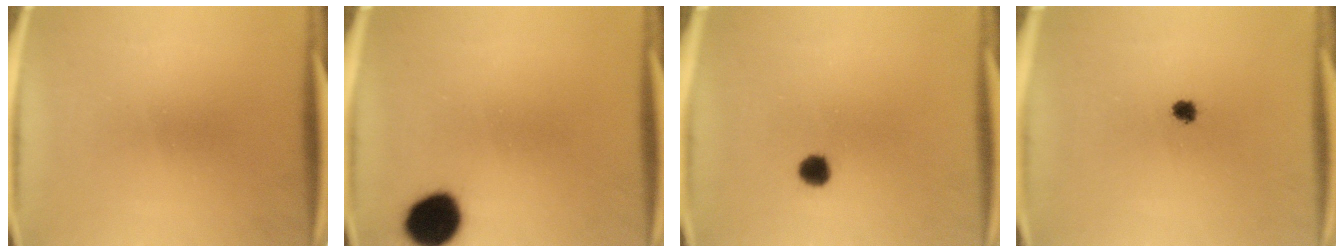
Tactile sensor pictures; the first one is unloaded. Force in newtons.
{"total": 10.3}
{"total": 3.0}
{"total": 2.1}